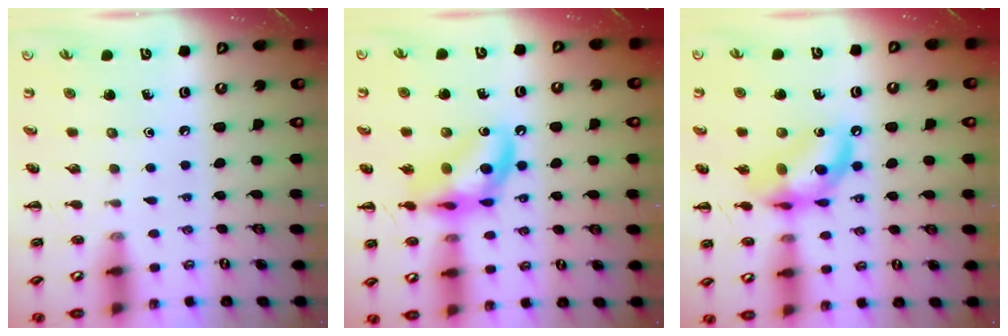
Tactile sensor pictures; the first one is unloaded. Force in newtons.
{"total": 13.3, "press": 12.9, "slide": 3.0}
{"total": 13.3, "press": 12.9, "slide": 3.3}